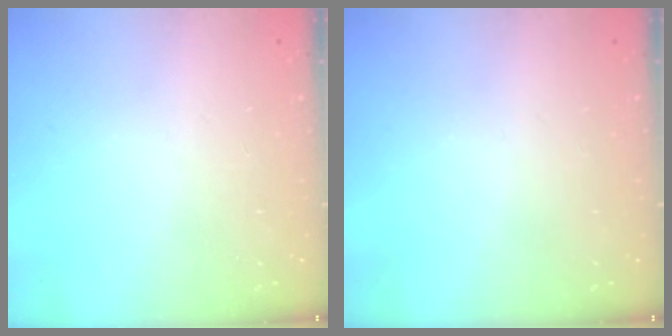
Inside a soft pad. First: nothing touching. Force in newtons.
{"total": 0.0}